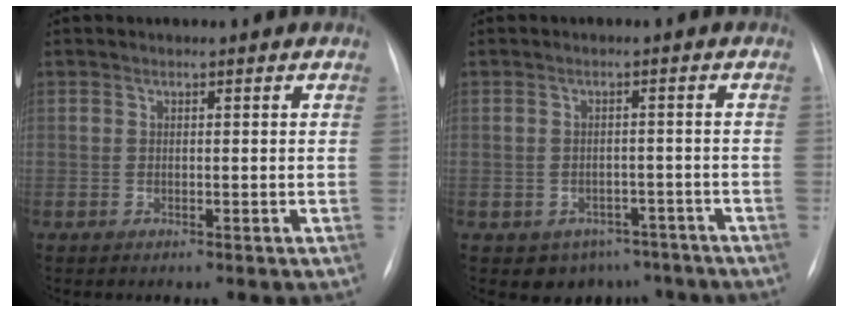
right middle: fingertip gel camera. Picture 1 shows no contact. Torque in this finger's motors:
{"motor_torque": [0.56, -0.55, 0.03, 0.02]}